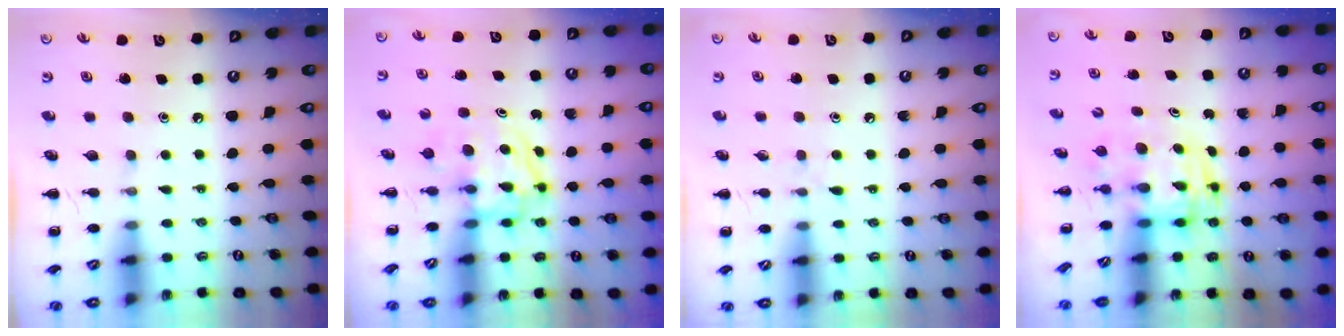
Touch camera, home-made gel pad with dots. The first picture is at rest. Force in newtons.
{"total": 3.9, "press": 3.9, "slide": 0.5}
{"total": 4.0, "press": 3.6, "slide": 1.8}
{"total": 2.9, "press": 2.8, "slide": 0.5}